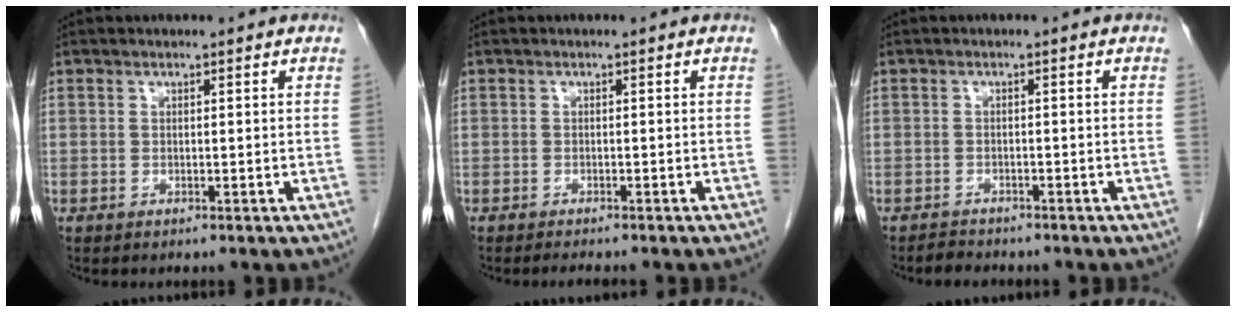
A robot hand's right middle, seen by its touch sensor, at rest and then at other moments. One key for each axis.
{"total": 2.7, "fx": -2.4, "fy": 0.3, "fz": 1.2, "tx": -0.018, "ty": -0.004, "tz": -0.027}
{"total": 1.9, "fx": -1.8, "fy": 0.7, "fz": 0.1, "tx": -0.010, "ty": -0.004, "tz": -0.028}